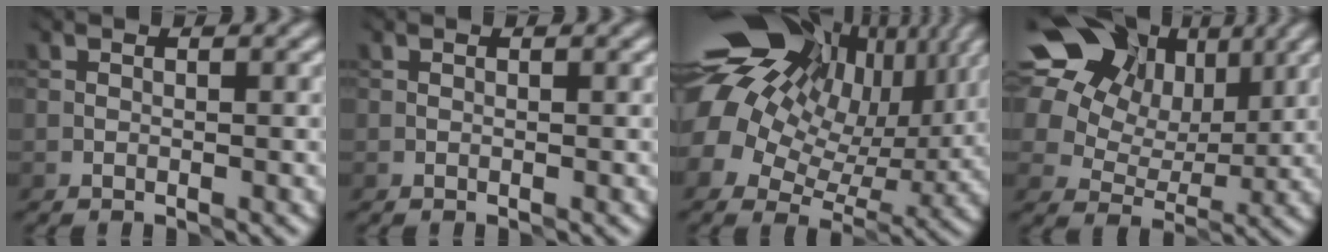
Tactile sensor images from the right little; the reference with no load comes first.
{"total": 0.0}
{"total": 20.9, "force": [7.9, 15.1, 12.2], "torque": [-0.253, 0.041, 0.122]}
{"total": 19.8, "force": [9.9, 14.4, 9.2], "torque": [-0.192, 0.043, 0.177]}